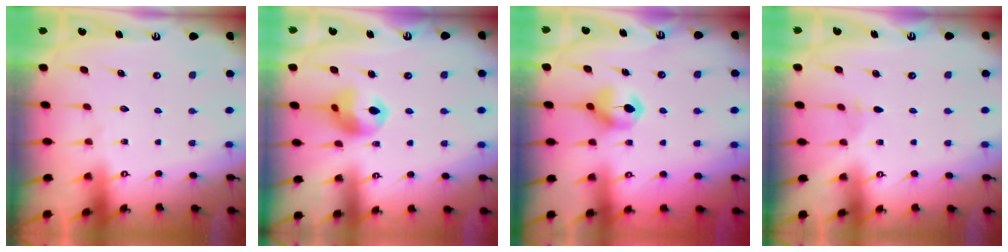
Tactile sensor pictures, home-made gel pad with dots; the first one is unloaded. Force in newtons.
{"total": 10.9, "press": 10.8, "slide": 1.6}
{"total": 6.9, "press": 6.8, "slide": 0.4}
{"total": 1.6, "press": 1.6, "slide": 0.4}